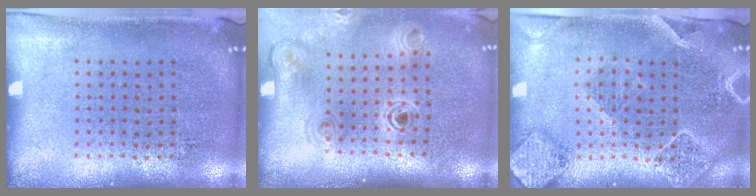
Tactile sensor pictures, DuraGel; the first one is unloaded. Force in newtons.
{"total": 1.1, "press": 1.1, "slide": 0.2}
{"total": 2.3, "press": 2.1, "slide": 1.0}